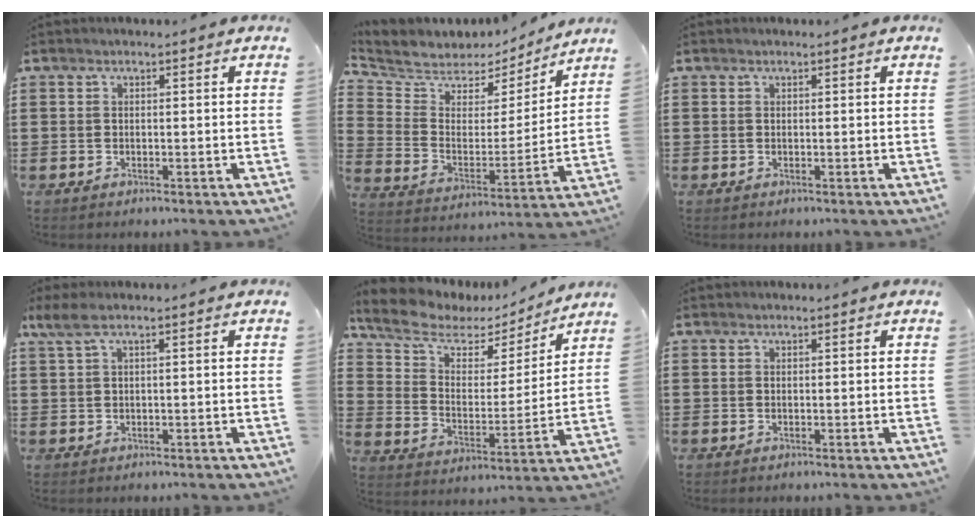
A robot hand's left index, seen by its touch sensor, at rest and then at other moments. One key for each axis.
{"total": 5.4, "fx": 4.8, "fy": 2.4, "fz": -0.3, "tx": -0.039, "ty": -0.041, "tz": 0.079}
{"total": 0.0}
{"total": 2.4, "fx": 0.9, "fy": 0.6, "fz": 2.2, "tx": -0.060, "ty": -0.004, "tz": 0.010}
{"total": 7.4, "fx": 5.6, "fy": 3.5, "fz": 3.2, "tx": -0.095, "ty": -0.029, "tz": 0.095}
{"total": 0.0}